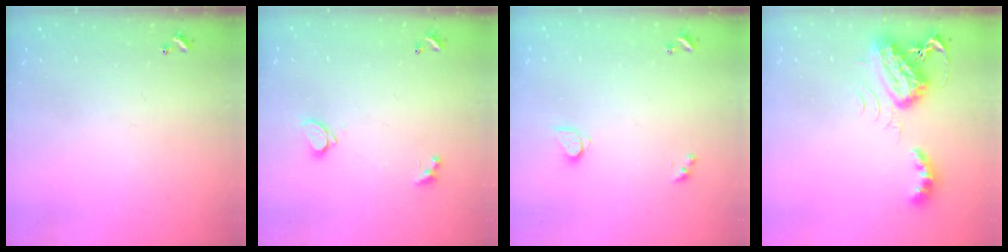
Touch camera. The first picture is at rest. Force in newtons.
{"total": 2.2, "press": 2.0, "slide": 0.9}
{"total": 2.6, "press": 2.6, "slide": 0.3}
{"total": 7.7, "press": 7.7, "slide": 0.2}